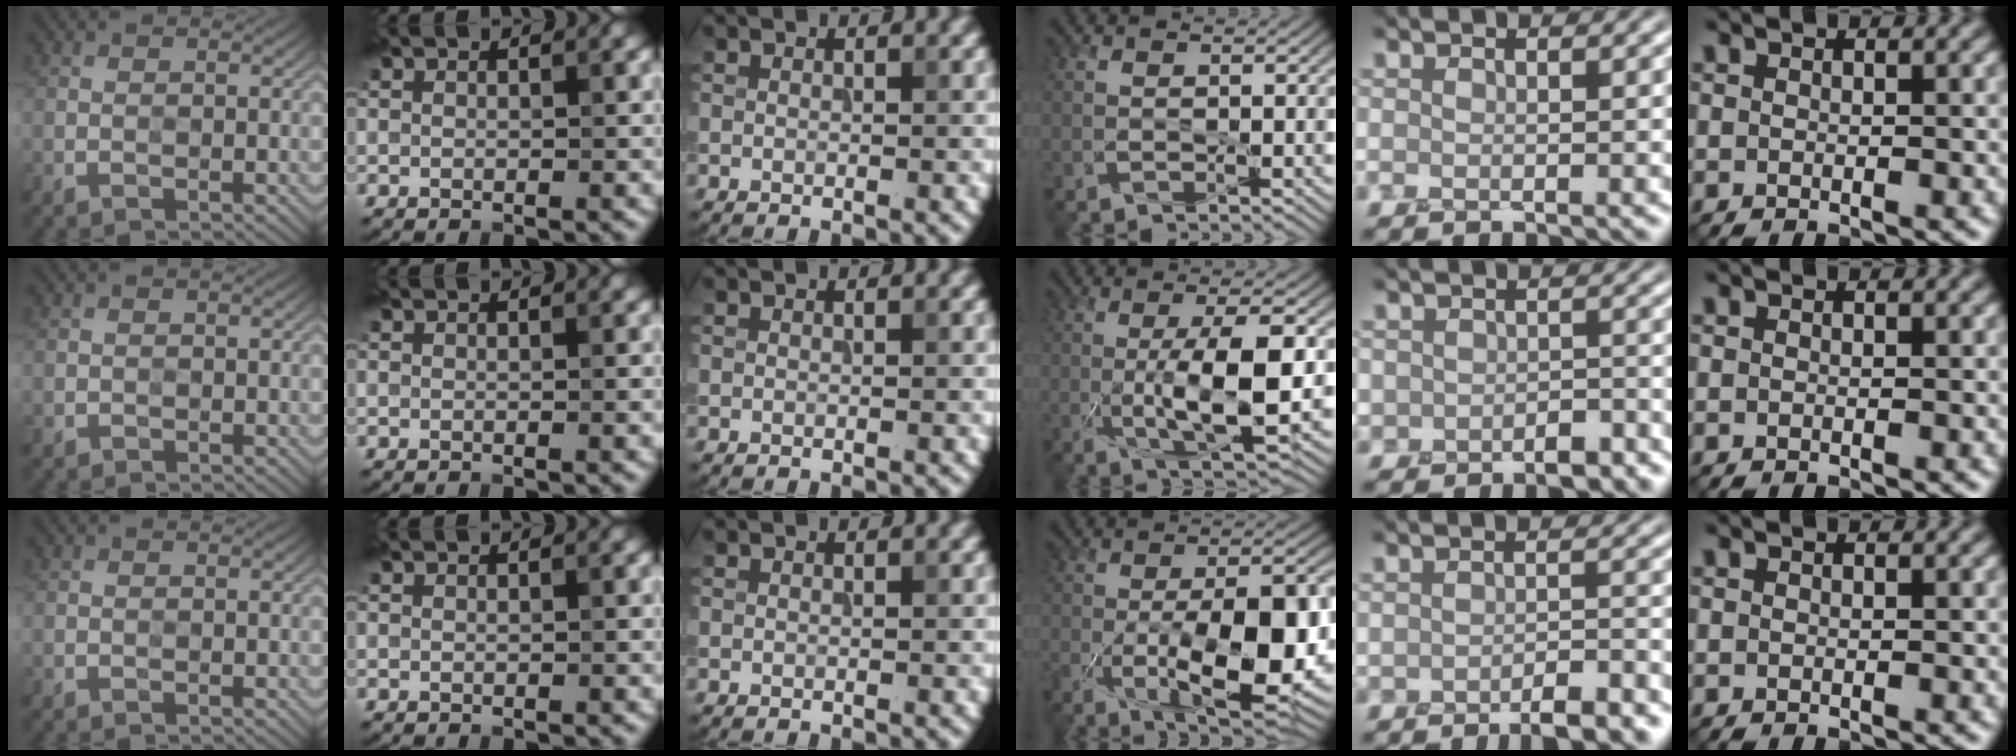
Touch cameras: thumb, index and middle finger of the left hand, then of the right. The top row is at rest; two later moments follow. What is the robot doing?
{"motion": "peel", "object": "velcro strap"}